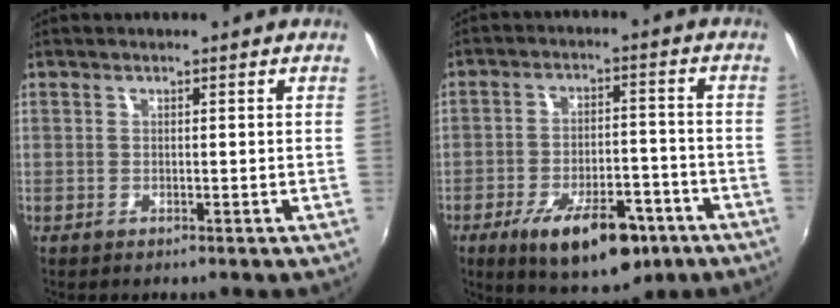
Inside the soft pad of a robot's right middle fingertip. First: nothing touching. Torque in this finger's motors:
{"motor_torque": [1.14, -1.00, 0.40, 0.15]}